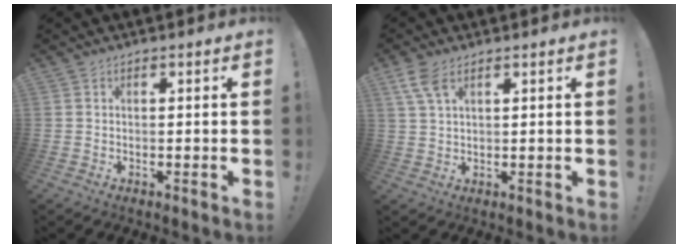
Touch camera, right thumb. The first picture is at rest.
{"total": 5.7, "force": [3.2, 2.5, 4.0], "torque": [-0.074, -0.010, 0.062]}